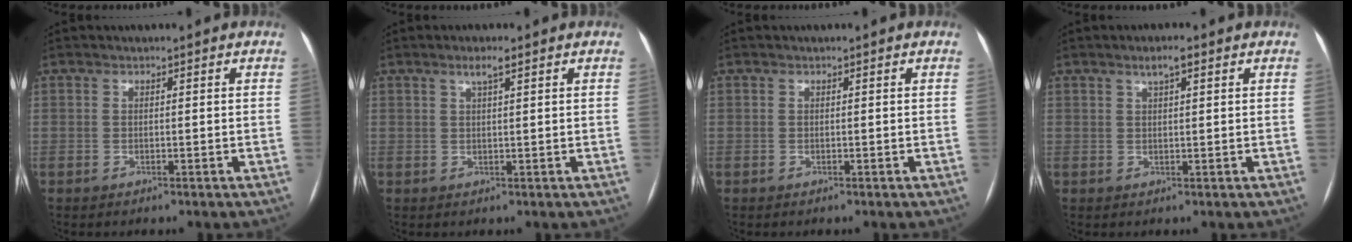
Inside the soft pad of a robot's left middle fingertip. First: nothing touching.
{"total": 2.0, "force": [1.2, 0.1, 1.6], "torque": [-0.032, 0.004, 0.022]}
{"total": 0.0}
{"total": 2.4, "force": [1.4, 0.4, 1.9], "torque": [-0.035, 0.007, 0.023]}